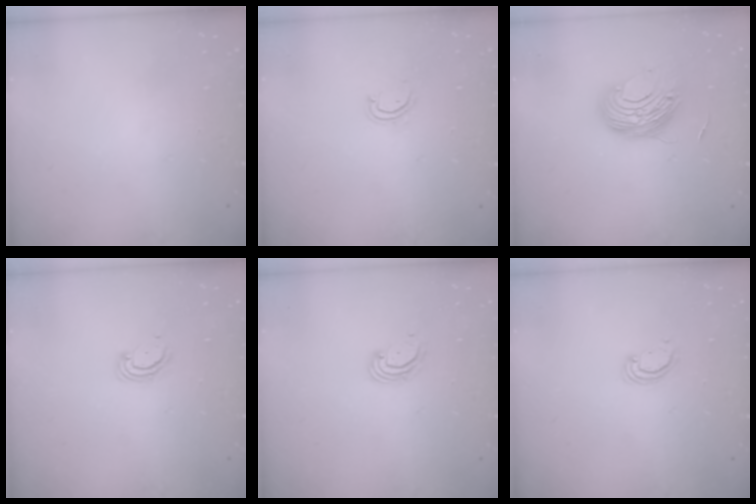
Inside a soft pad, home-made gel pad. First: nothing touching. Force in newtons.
{"total": 3.4, "press": 3.4, "slide": 0.2}
{"total": 9.9, "press": 9.9, "slide": 0.9}
{"total": 3.3, "press": 3.3, "slide": 0.4}
{"total": 2.8, "press": 2.8, "slide": 0.2}
{"total": 2.0, "press": 2.0, "slide": 0.2}